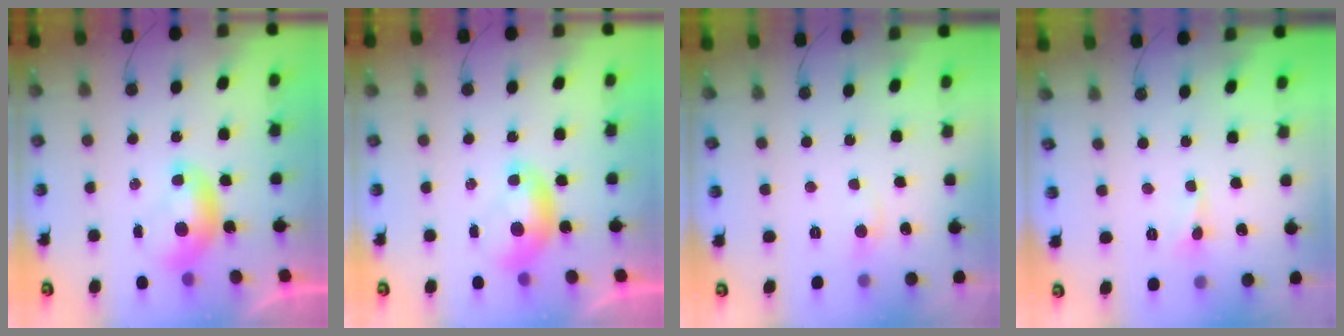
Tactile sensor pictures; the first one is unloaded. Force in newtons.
{"total": 0.0}
{"total": 1.3, "press": 1.0, "slide": 0.8}
{"total": 0.6, "press": 0.5, "slide": 0.3}